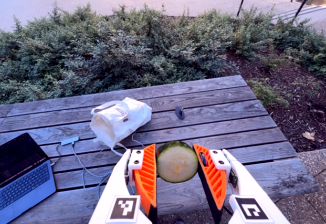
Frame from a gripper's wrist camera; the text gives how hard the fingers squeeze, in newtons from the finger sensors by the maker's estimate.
{"total": 9.9, "left": 9.5, "right": 10.3}